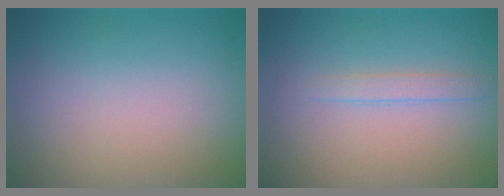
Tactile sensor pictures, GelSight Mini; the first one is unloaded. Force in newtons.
{"total": 1.2, "press": 1.2, "slide": 0.1}